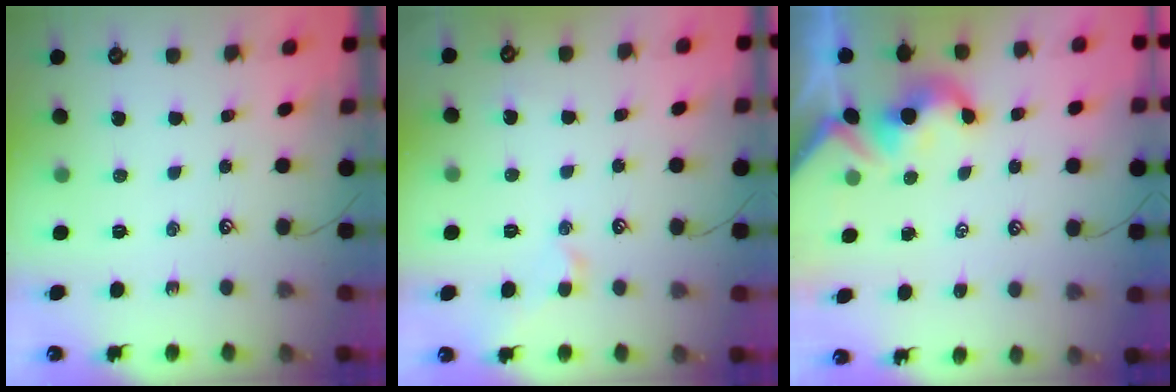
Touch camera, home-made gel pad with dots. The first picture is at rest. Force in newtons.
{"total": 2.1, "press": 2.0, "slide": 0.6}
{"total": 2.2, "press": 2.1, "slide": 0.6}